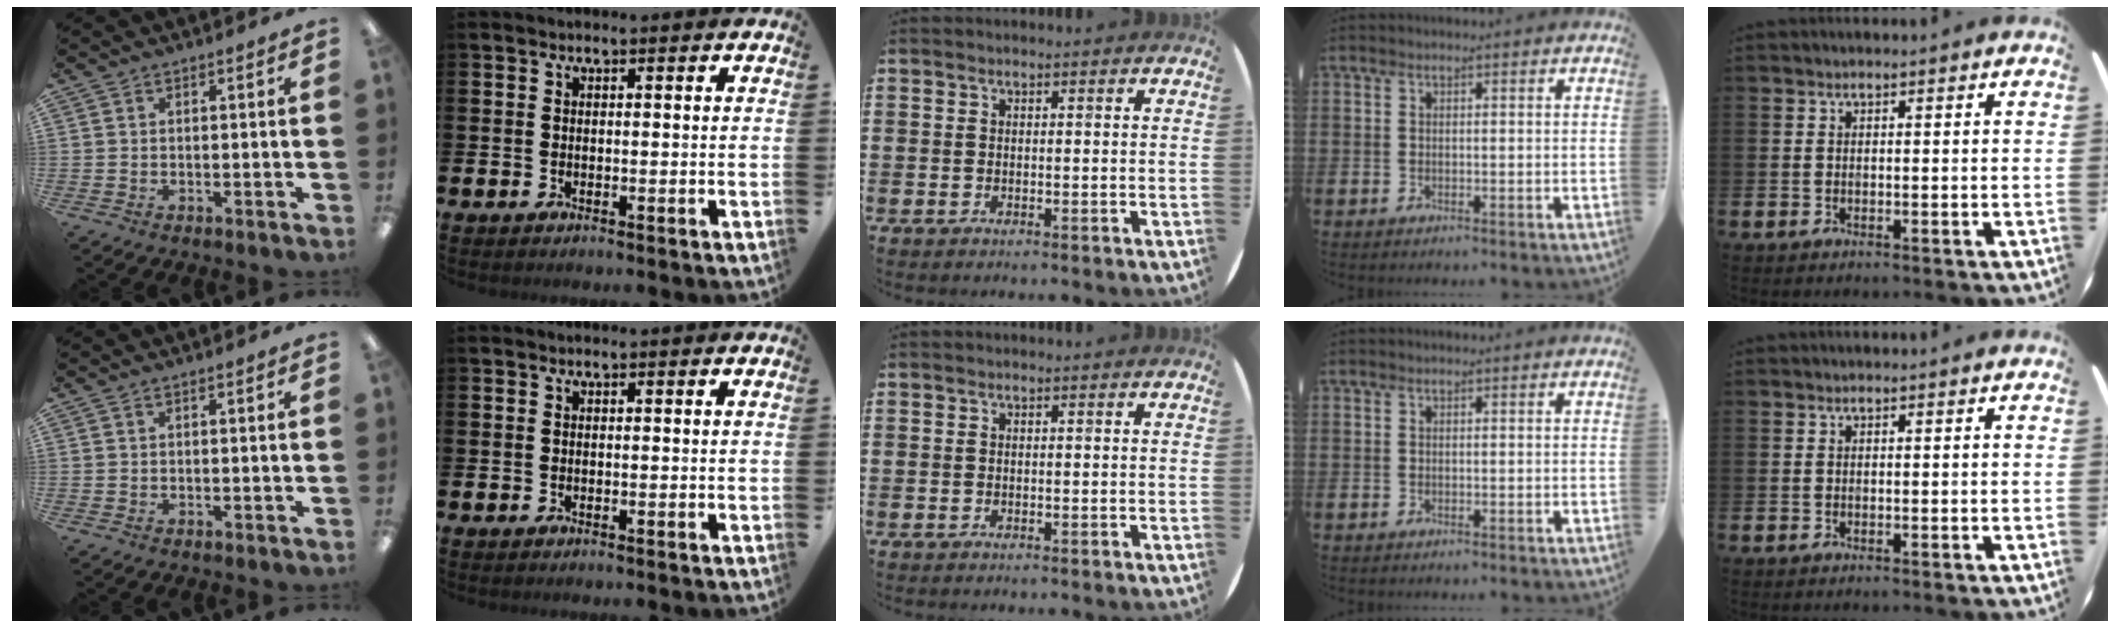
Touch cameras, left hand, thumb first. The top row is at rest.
{}